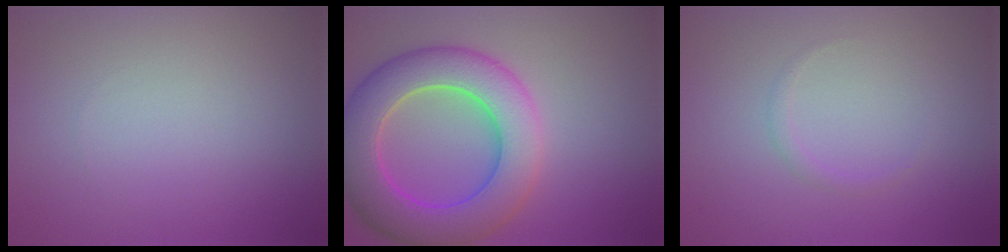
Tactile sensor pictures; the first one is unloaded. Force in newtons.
{"total": 9.2, "press": 9.2, "slide": 0.2}
{"total": 0.8, "press": 0.8, "slide": 0.1}